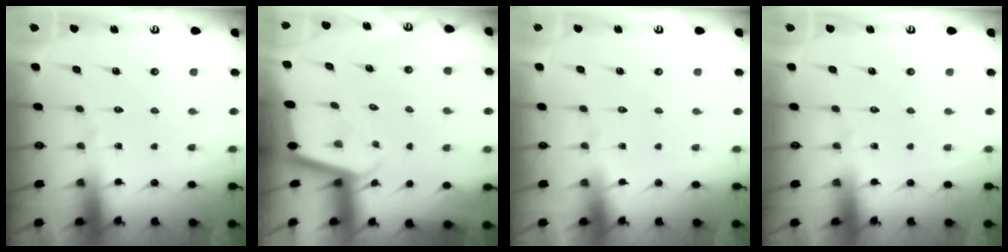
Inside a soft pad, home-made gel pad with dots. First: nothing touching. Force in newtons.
{"total": 1.8, "press": 1.8, "slide": 0.0}
{"total": 0.0}
{"total": 0.0}